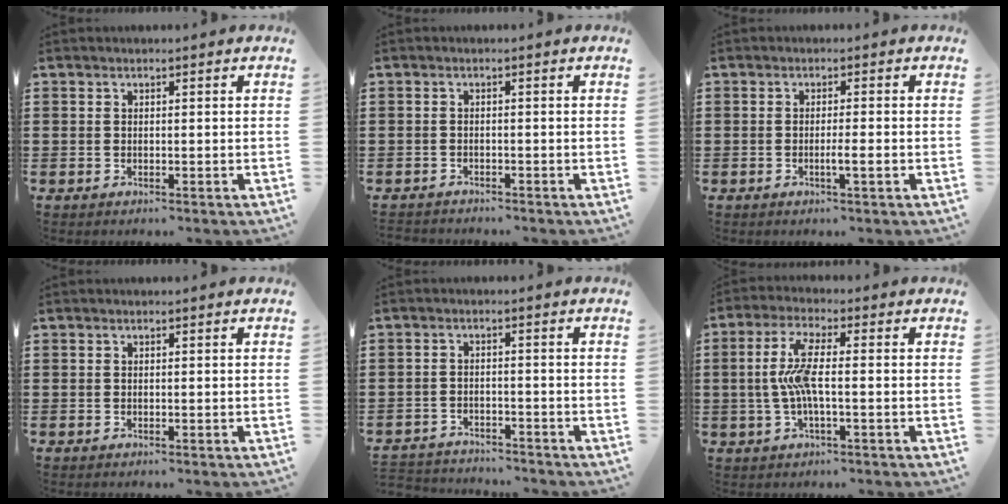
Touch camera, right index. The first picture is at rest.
{"total": 1.2, "force": [-1.2, 0.2, -0.2], "torque": [-0.001, 0.003, -0.027]}
{"total": 2.3, "force": [-0.8, -0.1, 2.2], "torque": [-0.035, -0.005, -0.016]}
{"total": 0.0}
{"total": 3.0, "force": [-2.9, 0.3, -0.2], "torque": [-0.005, -0.001, -0.065]}
{"total": 6.5, "force": [-0.9, 1.4, 6.3], "torque": [-0.141, -0.007, -0.027]}